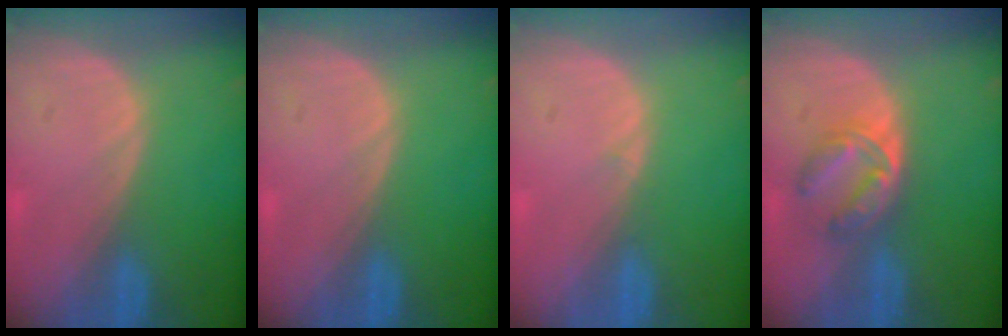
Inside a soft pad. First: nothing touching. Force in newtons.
{"total": 0.0}
{"total": 0.6, "press": 0.2, "slide": 0.5}
{"total": 5.4, "press": 5.3, "slide": 1.2}